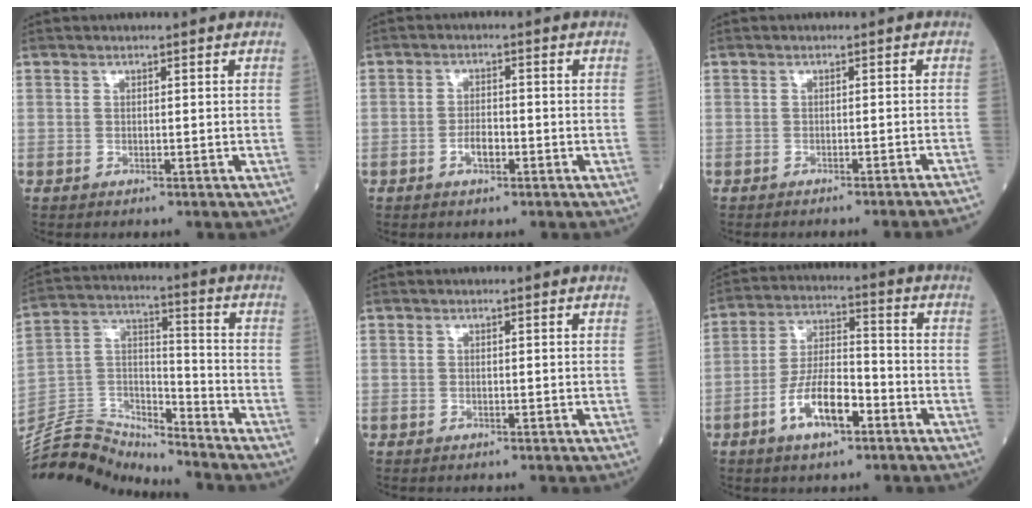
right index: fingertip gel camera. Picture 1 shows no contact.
{"total": 2.7, "force": [-1.1, 1.1, 2.2], "torque": [-0.037, 0.004, -0.019]}
{"total": 9.2, "force": [-8.7, -1.6, 2.5], "torque": [-0.006, -0.021, -0.096]}
{"total": 12.9, "force": [-12.8, 0.7, -0.4], "torque": [0.006, 0.056, -0.245]}
{"total": 0.0}
{"total": 9.6, "force": [-4.5, 3.2, 7.9], "torque": [-0.155, 0.007, -0.084]}